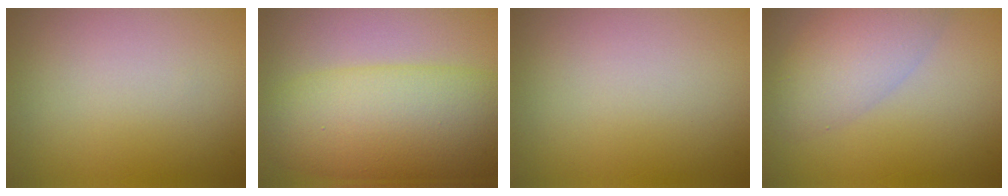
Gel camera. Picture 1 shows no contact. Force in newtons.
{"total": 10.6, "press": 10.6, "slide": 0.1}
{"total": 0.0}
{"total": 4.9, "press": 4.9, "slide": 0.2}